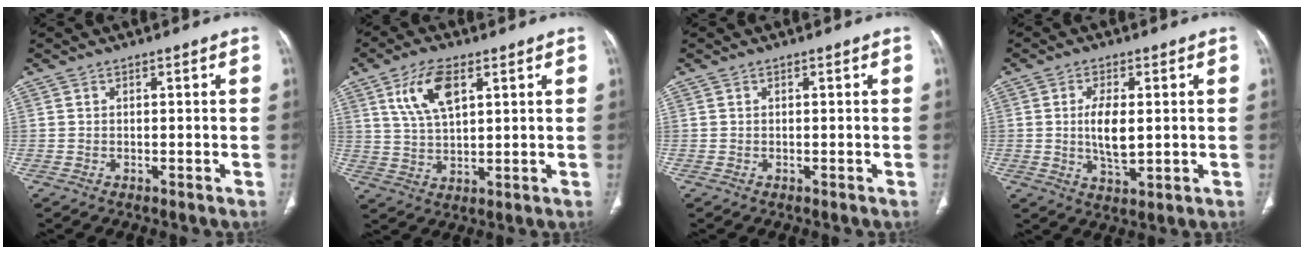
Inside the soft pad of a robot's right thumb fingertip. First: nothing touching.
{"total": 9.3, "force": [4.1, 4.2, 7.1], "torque": [-0.134, -0.011, 0.082]}
{"total": 0.0}
{"total": 7.0, "force": [0.4, 3.1, 6.3], "torque": [-0.115, -0.014, 0.010]}